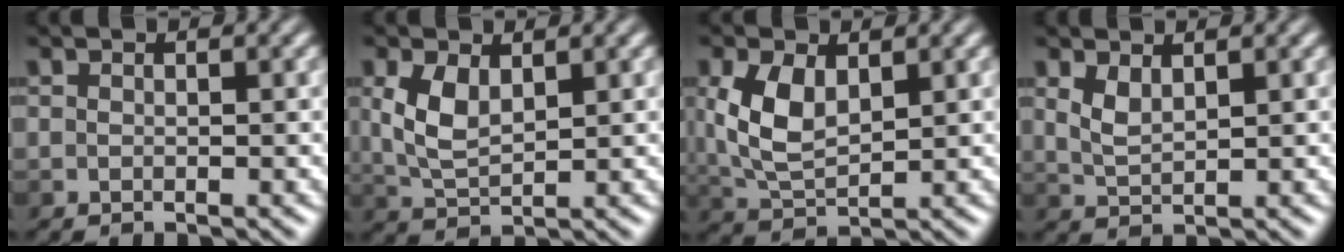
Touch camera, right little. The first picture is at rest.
{"total": 3.8, "force": [1.2, 2.1, 2.9], "torque": [-0.071, 0.000, 0.028]}
{"total": 5.1, "force": [1.3, 2.9, 4.0], "torque": [-0.097, 0.001, 0.032]}
{"total": 2.0, "force": [1.1, 0.8, 1.4], "torque": [-0.035, -0.001, 0.027]}